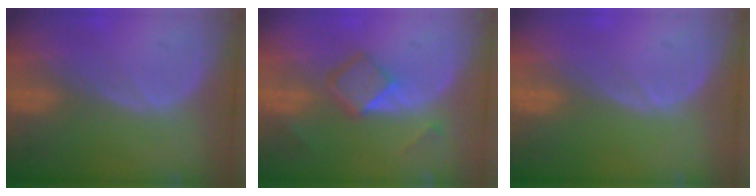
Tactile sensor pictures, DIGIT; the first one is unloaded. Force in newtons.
{"total": 5.0, "press": 4.6, "slide": 1.9}
{"total": 0.0}